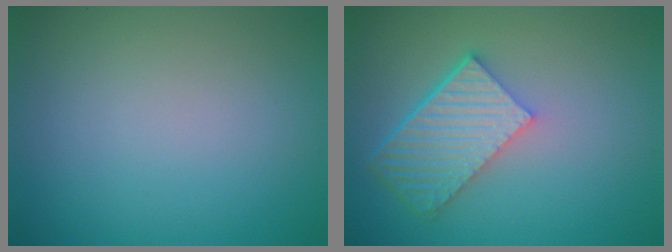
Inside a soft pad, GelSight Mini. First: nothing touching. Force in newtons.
{"total": 5.9, "press": 4.2, "slide": 4.2}